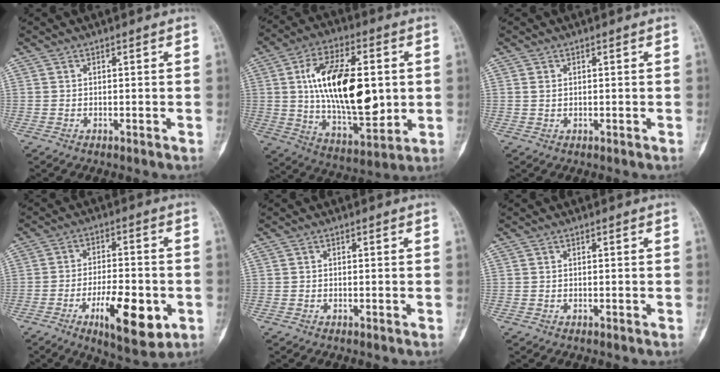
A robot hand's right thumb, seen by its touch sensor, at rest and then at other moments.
{"total": 22.9, "force": [2.2, 11.3, 19.8], "torque": [-0.312, -0.012, 0.042]}
{"total": 1.0, "force": [0.4, 0.7, 0.7], "torque": [-0.011, 0.002, 0.011]}
{"total": 13.3, "force": [-4.8, 4.9, 11.4], "torque": [-0.167, 0.011, -0.070]}
{"total": 0.0}
{"total": 0.0}